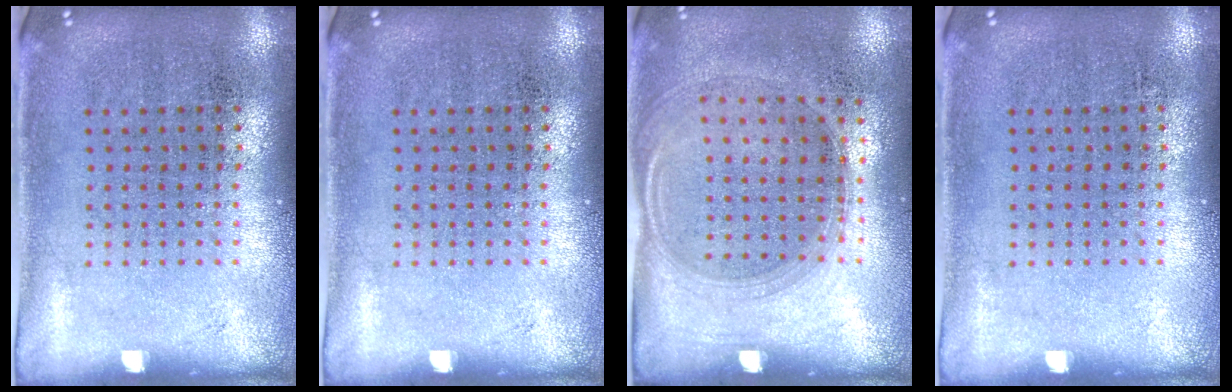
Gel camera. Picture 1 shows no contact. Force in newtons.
{"total": 0.0}
{"total": 1.4, "press": 1.2, "slide": 0.6}
{"total": 0.0}